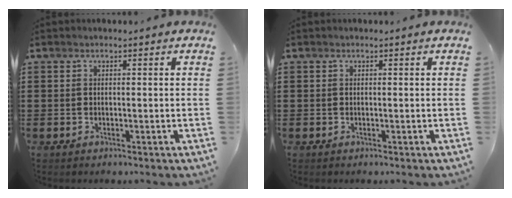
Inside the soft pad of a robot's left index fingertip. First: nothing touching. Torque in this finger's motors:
{"motor_torque": [0.00, 0.00, 0.00, 0.00]}